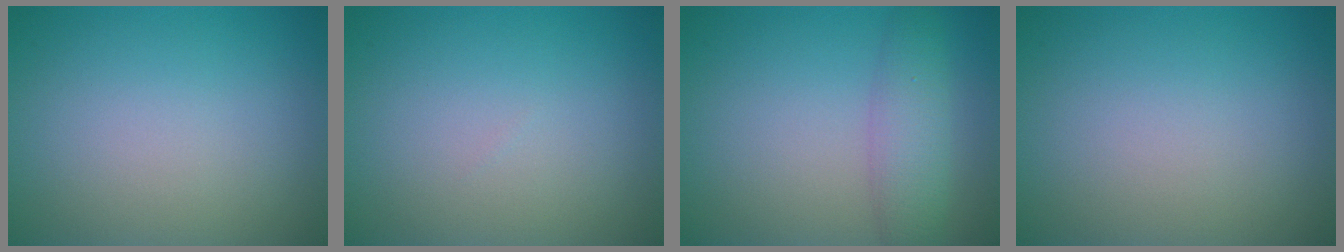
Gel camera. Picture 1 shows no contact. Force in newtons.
{"total": 0.0}
{"total": 3.6, "press": 3.6, "slide": 0.1}
{"total": 0.0}